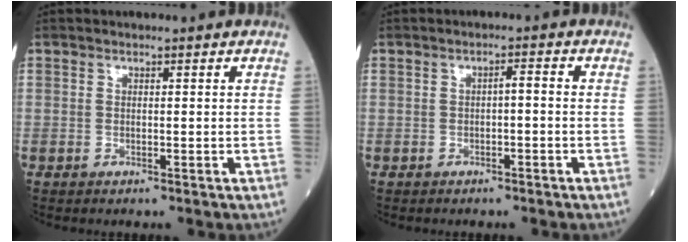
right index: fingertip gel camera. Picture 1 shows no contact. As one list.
[{"total": 1.6, "force": [-0.3, 0.4, 1.6], "torque": [-0.023, 0.009, -0.005]}]